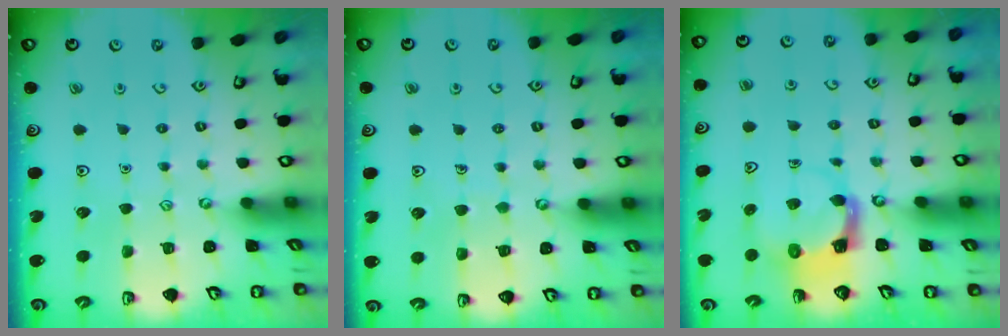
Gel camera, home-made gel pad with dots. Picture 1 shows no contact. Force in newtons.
{"total": 4.1, "press": 4.0, "slide": 0.4}
{"total": 3.7, "press": 3.7, "slide": 0.4}